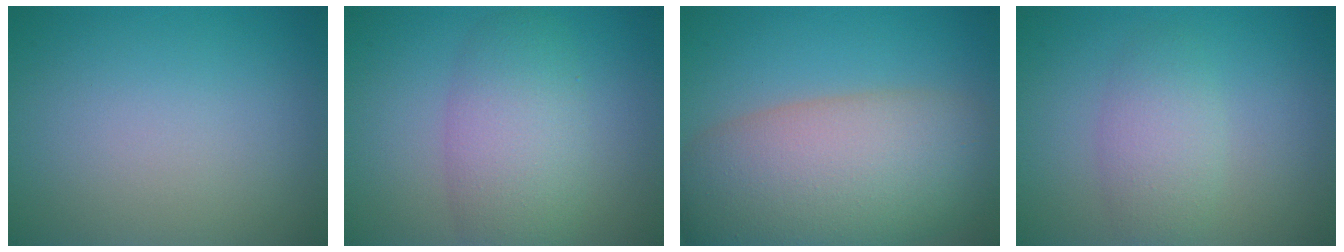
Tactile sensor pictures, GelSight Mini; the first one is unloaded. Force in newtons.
{"total": 5.4, "press": 5.4, "slide": 0.1}
{"total": 11.8, "press": 11.8, "slide": 0.7}
{"total": 3.0, "press": 3.0, "slide": 0.0}